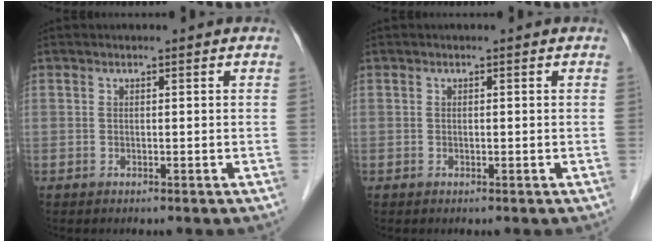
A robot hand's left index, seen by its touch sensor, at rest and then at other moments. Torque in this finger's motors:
{"motor_torque": [-0.34, 0.39, -0.03, -0.01]}